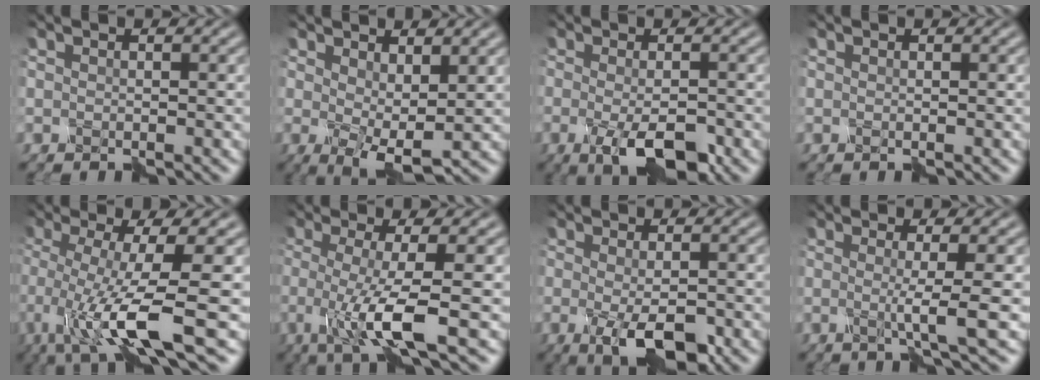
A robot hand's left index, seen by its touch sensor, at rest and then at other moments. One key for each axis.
{"total": 4.1, "fx": 1.0, "fy": 1.9, "fz": 3.5, "tx": -0.068, "ty": -0.014, "tz": 0.024}
{"total": 4.5, "fx": -2.0, "fy": 1.3, "fz": 3.8, "tx": -0.072, "ty": -0.006, "tz": -0.034}
{"total": 0.0}
{"total": 9.2, "fx": -2.7, "fy": 2.0, "fz": 8.6, "tx": -0.152, "ty": -0.014, "tz": -0.048}
{"total": 6.0, "fx": -1.4, "fy": 1.2, "fz": 5.8, "tx": -0.106, "ty": -0.014, "tz": -0.027}
{"total": 3.9, "fx": -1.6, "fy": 1.1, "fz": 3.4, "tx": -0.067, "ty": -0.006, "tz": -0.027}
{"total": 3.1, "fx": -0.4, "fy": 0.4, "fz": 3.0, "tx": -0.049, "ty": -0.005, "tz": -0.012}